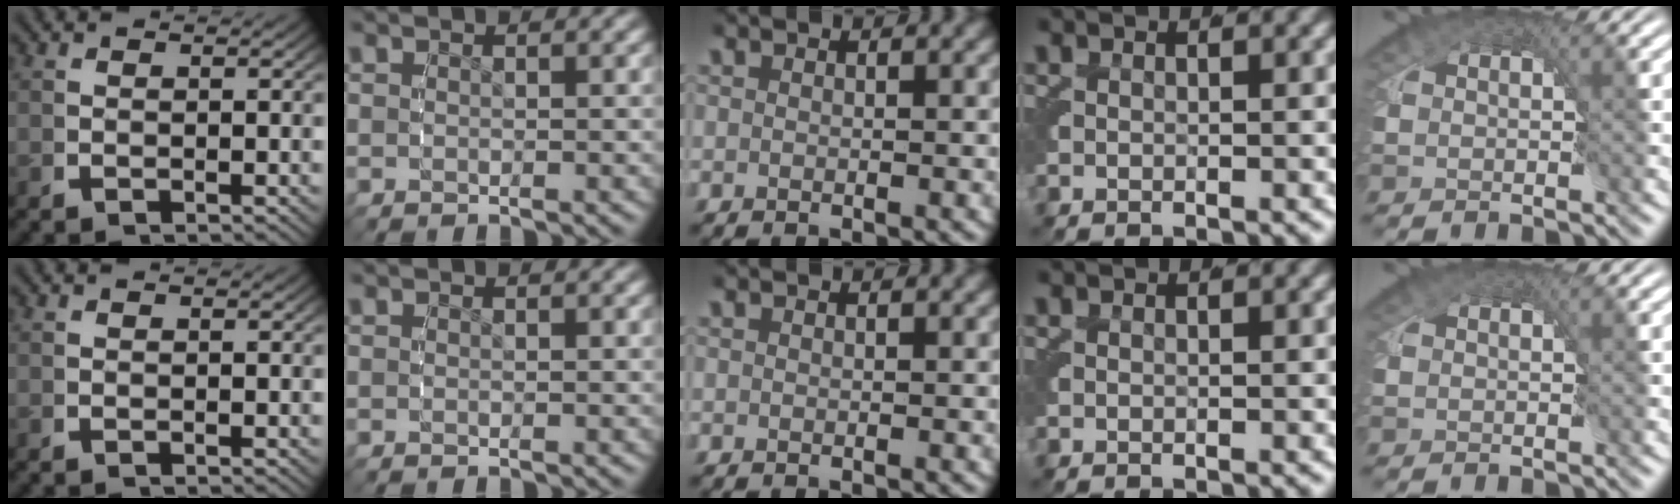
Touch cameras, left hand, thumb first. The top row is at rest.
{"little": {"total": 1.0, "force": [0.2, 0.8, 0.6], "torque": [-0.014, -0.004, 0.001]}}